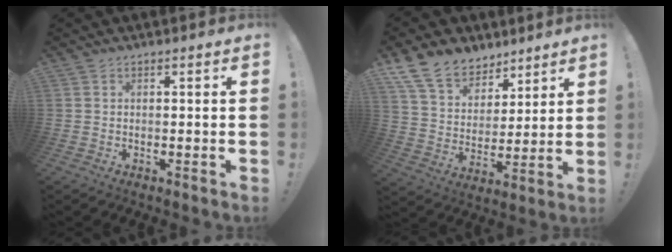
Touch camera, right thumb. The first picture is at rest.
{"total": 14.6, "force": [10.5, 9.0, 4.6], "torque": [-0.094, -0.067, 0.203]}